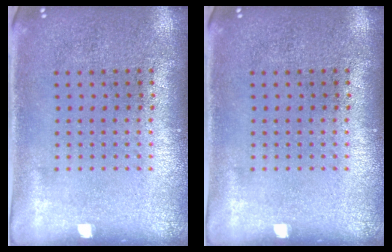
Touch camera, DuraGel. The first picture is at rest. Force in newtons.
{"total": 0.0}